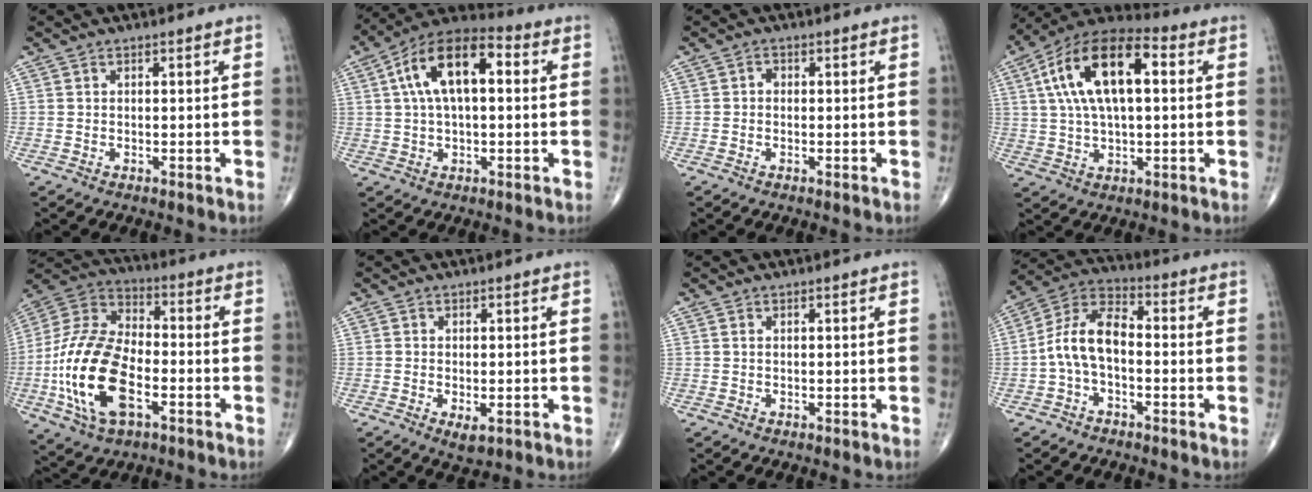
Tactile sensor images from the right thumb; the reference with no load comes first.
{"total": 14.5, "force": [3.0, 7.1, 12.3], "torque": [-0.213, 0.033, 0.042]}
{"total": 1.0, "force": [-0.1, 0.8, 0.6], "torque": [-0.004, 0.003, -0.007]}
{"total": 18.1, "force": [3.9, 8.4, 15.6], "torque": [-0.276, 0.028, 0.059]}
{"total": 20.7, "force": [-5.6, 11.1, 16.6], "torque": [-0.335, 0.021, -0.104]}
{"total": 2.8, "force": [-1.0, 1.3, 2.3], "torque": [-0.037, -0.006, -0.011]}
{"total": 0.0}
{"total": 9.6, "force": [-1.5, 5.3, 7.9], "torque": [-0.150, 0.039, -0.041]}